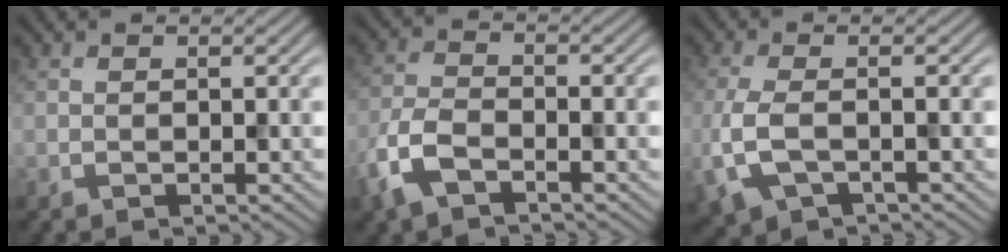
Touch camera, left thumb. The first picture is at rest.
{"total": 5.6, "force": [-3.3, 2.6, 3.7], "torque": [-0.095, -0.008, -0.085]}
{"total": 5.8, "force": [-2.0, 2.7, 4.7], "torque": [-0.124, -0.010, -0.044]}